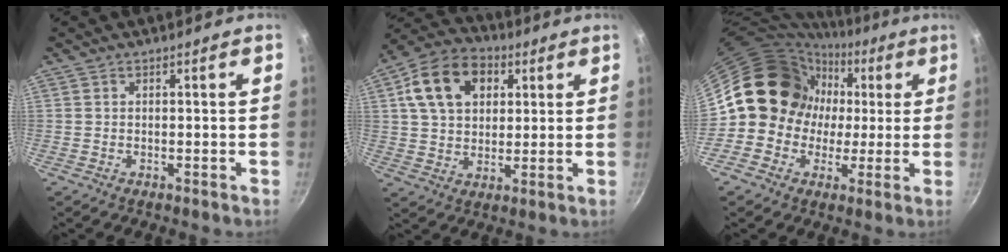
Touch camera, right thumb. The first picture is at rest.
{"total": 14.7, "force": [4.9, 10.6, 9.0], "torque": [-0.136, 0.009, 0.070]}
{"total": 13.9, "force": [1.1, 13.0, 4.8], "torque": [-0.019, 0.020, 0.004]}